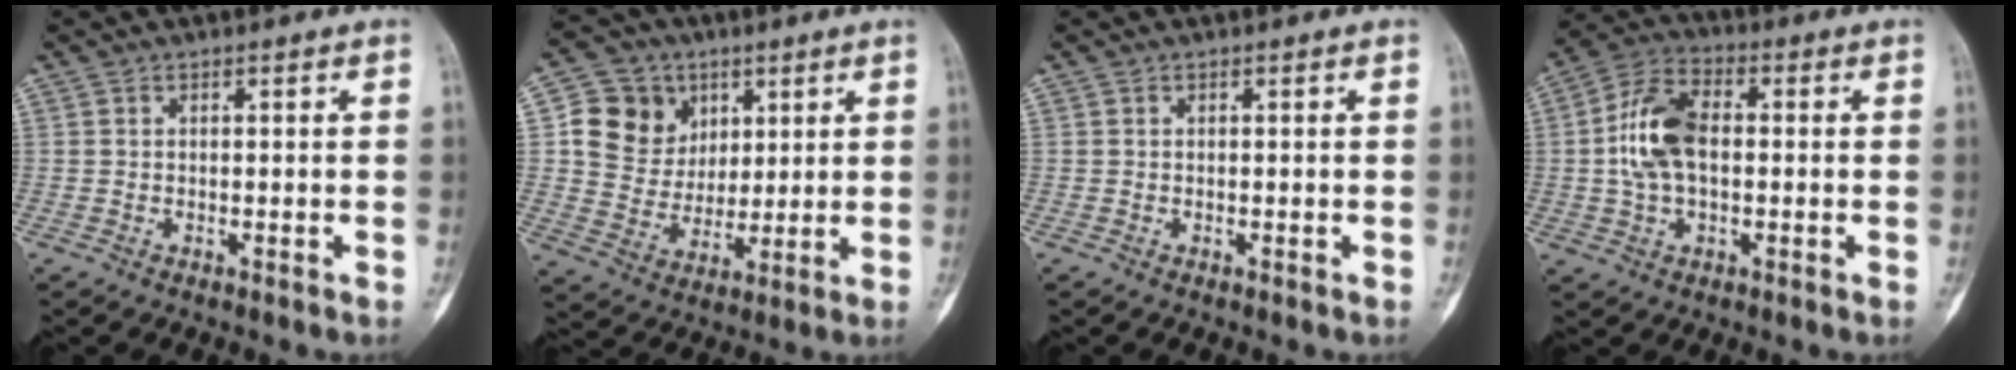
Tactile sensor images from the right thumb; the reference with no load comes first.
{"total": 12.1, "force": [4.1, 10.7, 4.1], "torque": [-0.031, -0.010, 0.078]}
{"total": 0.0}
{"total": 11.2, "force": [0.3, 6.6, 9.1], "torque": [-0.184, 0.024, 0.001]}